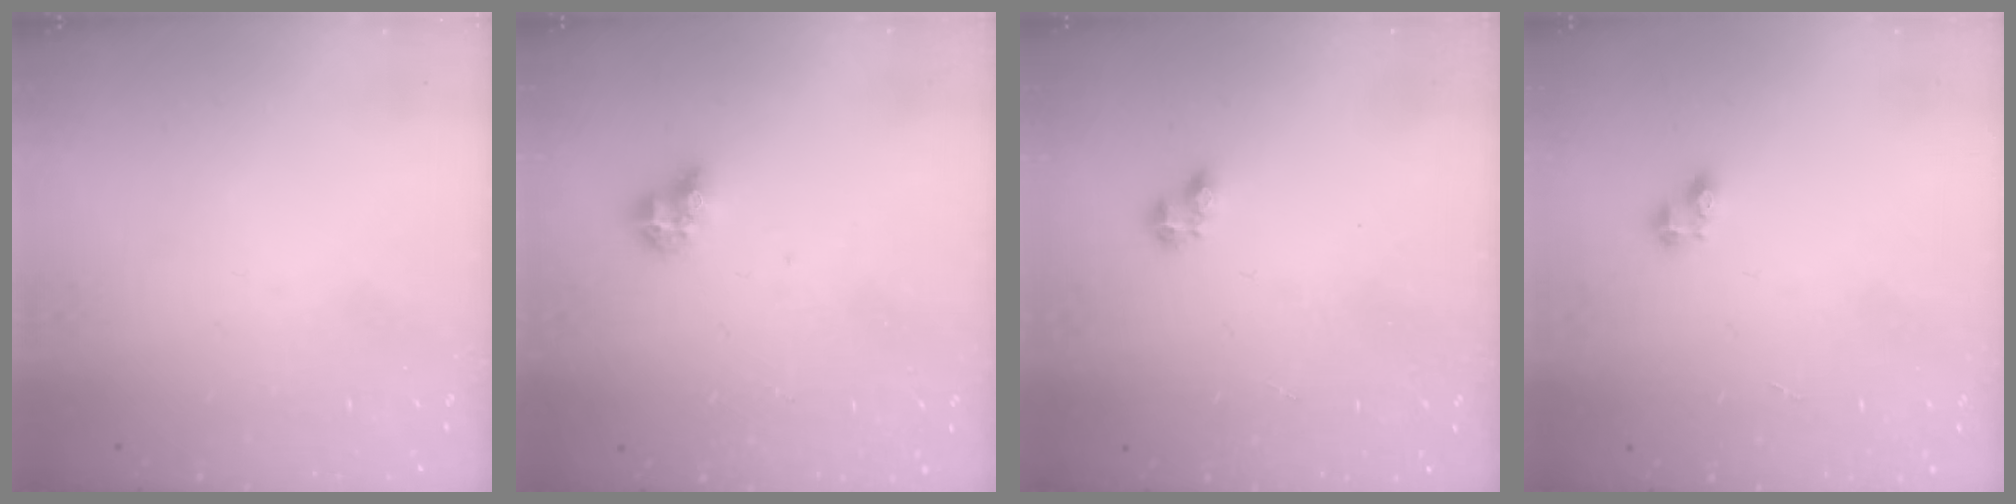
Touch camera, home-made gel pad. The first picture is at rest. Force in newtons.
{"total": 6.1, "press": 6.1, "slide": 0.7}
{"total": 2.7, "press": 2.7, "slide": 0.4}
{"total": 2.6, "press": 2.6, "slide": 0.4}